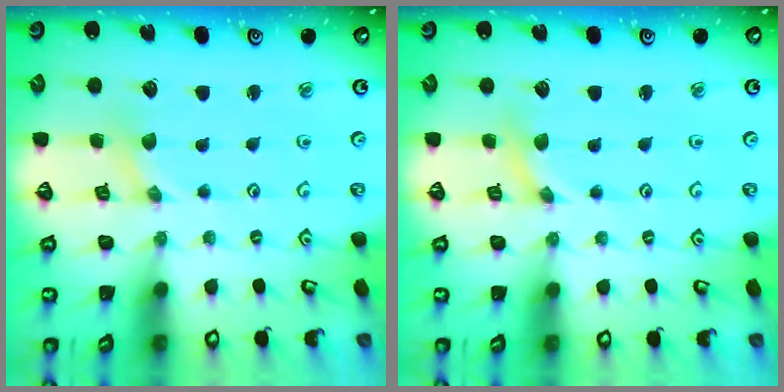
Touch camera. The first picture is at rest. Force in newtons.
{"total": 0.6, "press": 0.5, "slide": 0.1}